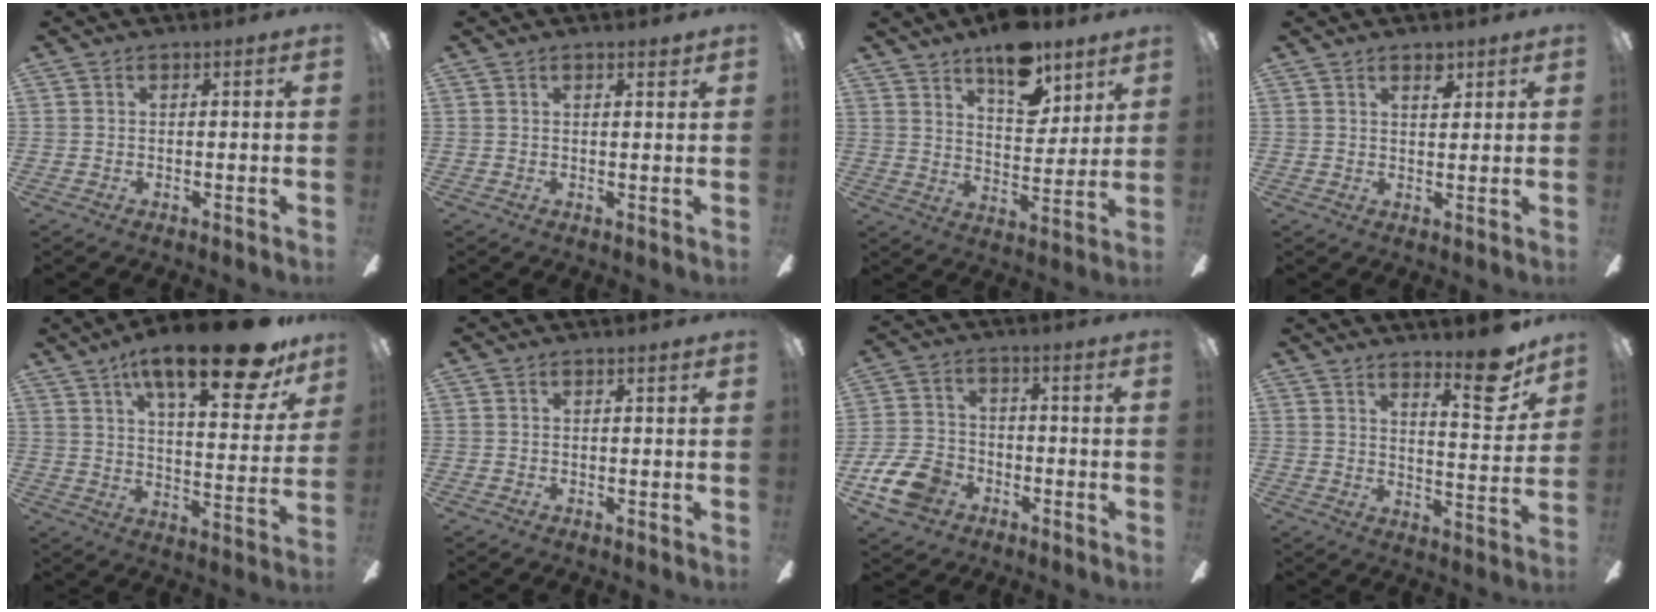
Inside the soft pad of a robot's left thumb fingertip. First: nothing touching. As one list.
[{"total": 1.8, "force": [1.2, 0.3, 1.2], "torque": [-0.019, -0.002, 0.020]}, {"total": 14.3, "force": [10.4, 6.7, 7.3], "torque": [-0.100, -0.059, 0.183]}, {"total": 3.8, "force": [2.6, 1.7, 2.3], "torque": [-0.017, -0.010, 0.039]}, {"total": 22.4, "force": [14.4, 6.9, 15.6], "torque": [-0.237, -0.081, 0.229]}, {"total": 0.0}, {"total": 11.3, "force": [-5.6, 8.0, 5.7], "torque": [-0.139, 0.036, -0.103]}, {"total": 11.6, "force": [8.5, 2.8, 7.5], "torque": [-0.092, -0.061, 0.137]}]